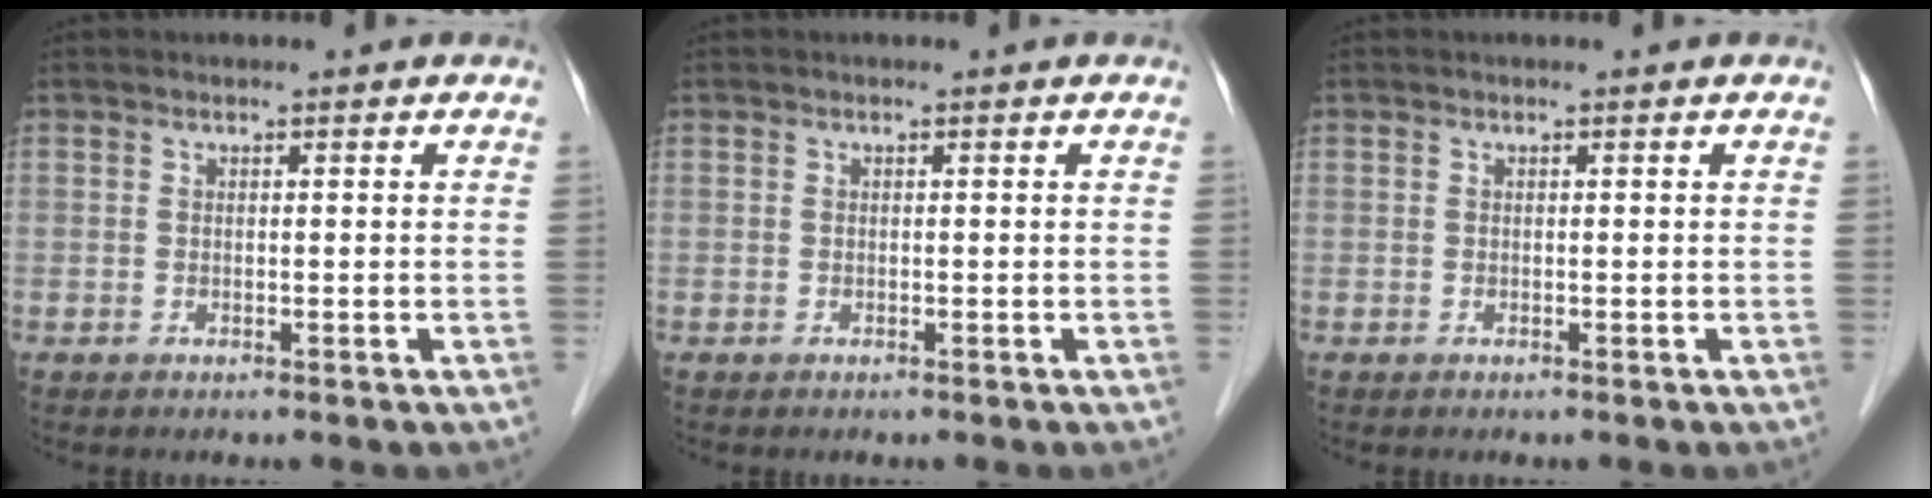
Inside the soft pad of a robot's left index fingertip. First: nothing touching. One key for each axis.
{"total": 0.0}
{"total": 0.0}